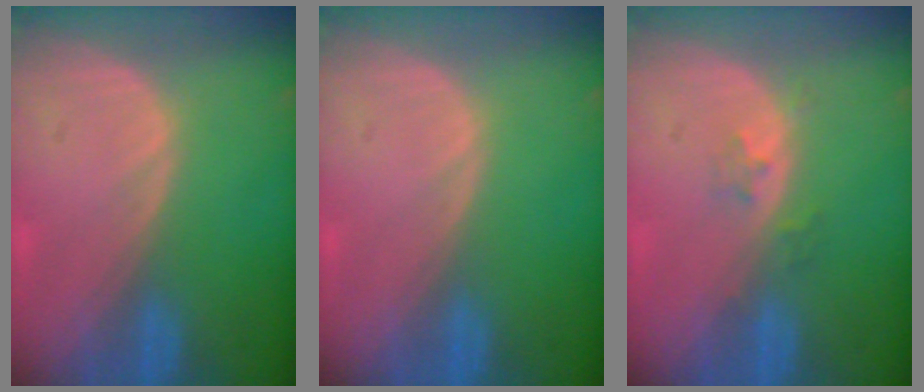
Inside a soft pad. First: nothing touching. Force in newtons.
{"total": 0.0}
{"total": 2.1, "press": 1.8, "slide": 1.2}